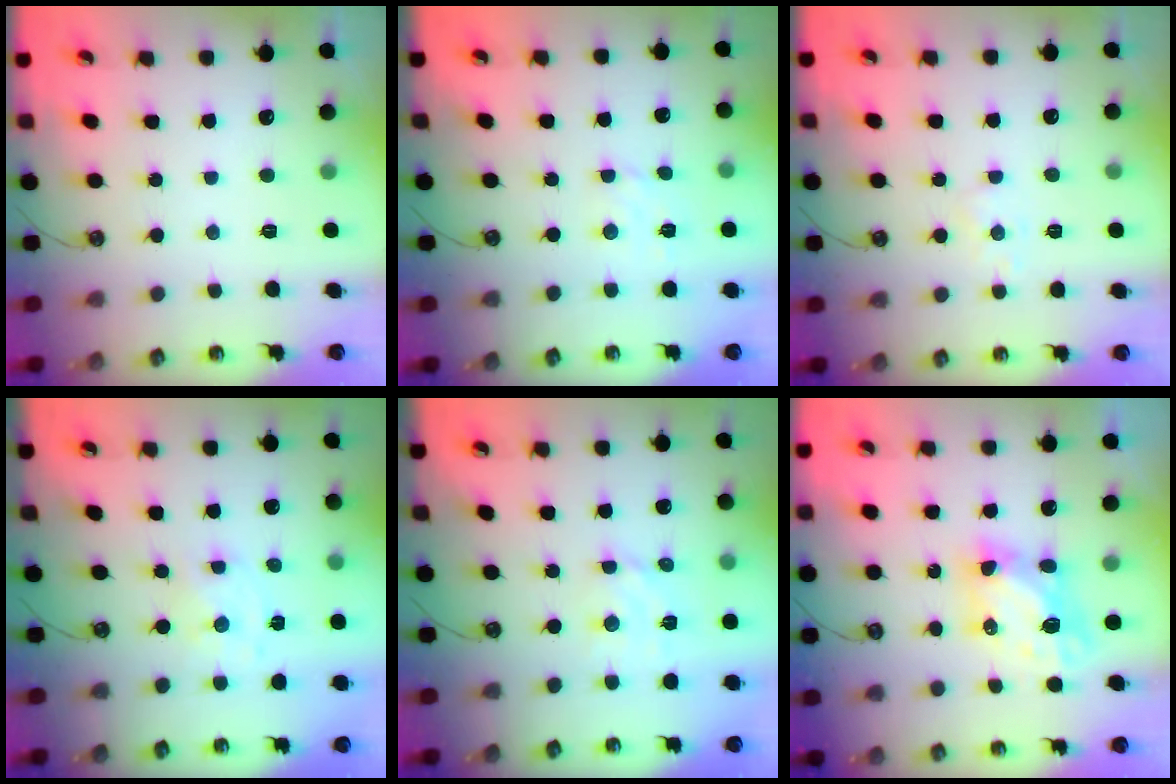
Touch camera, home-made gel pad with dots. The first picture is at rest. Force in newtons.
{"total": 3.4, "press": 3.4, "slide": 0.6}
{"total": 4.2, "press": 4.1, "slide": 1.0}
{"total": 1.6, "press": 1.6, "slide": 0.3}
{"total": 5.2, "press": 5.2, "slide": 0.3}
{"total": 6.6, "press": 6.6, "slide": 0.4}